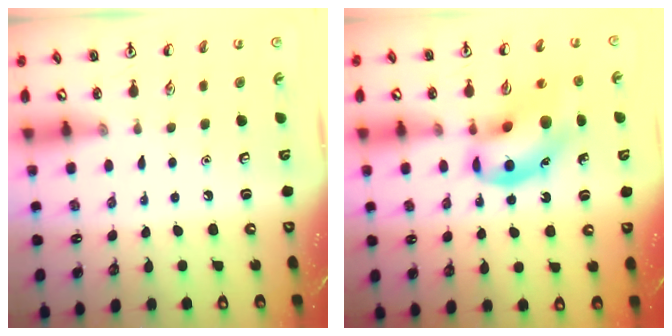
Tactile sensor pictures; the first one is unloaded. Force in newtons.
{"total": 15.5, "press": 15.1, "slide": 3.5}